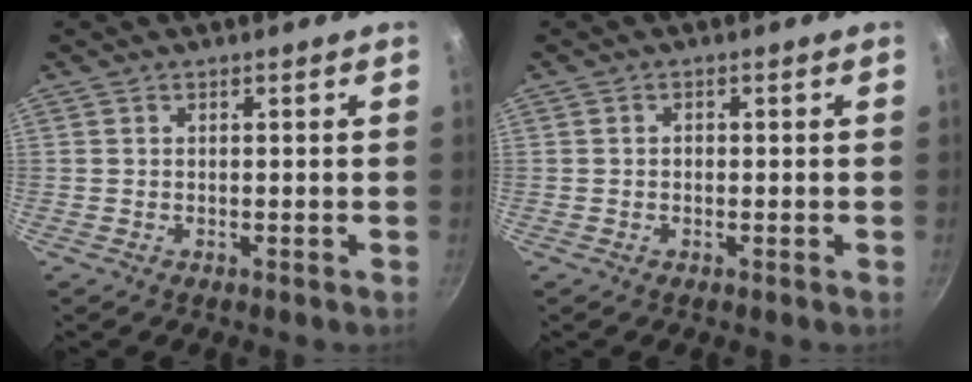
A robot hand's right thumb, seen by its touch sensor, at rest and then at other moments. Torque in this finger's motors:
{"motor_torque": [-0.35, 0.08, -0.20, 0.00, 0.02]}